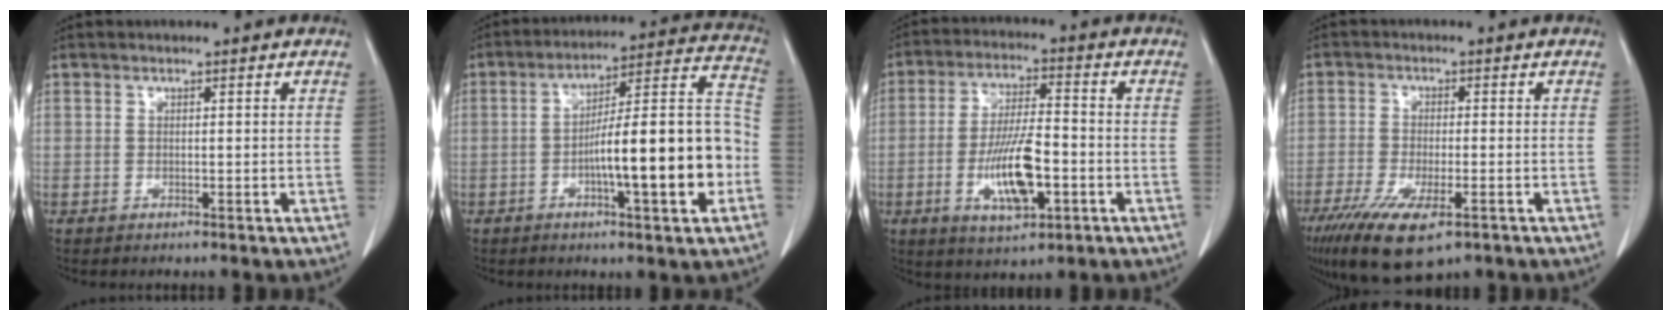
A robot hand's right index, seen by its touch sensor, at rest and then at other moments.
{"total": 17.3, "force": [-4.3, 1.9, 16.7], "torque": [-0.250, 0.020, -0.064]}
{"total": 10.8, "force": [-3.1, 2.9, 9.9], "torque": [-0.191, -0.002, -0.050]}
{"total": 11.6, "force": [-7.0, 3.4, 8.6], "torque": [-0.156, -0.028, -0.112]}